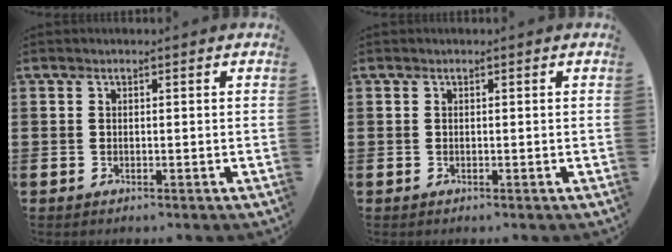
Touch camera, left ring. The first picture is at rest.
{"total": 0.0}